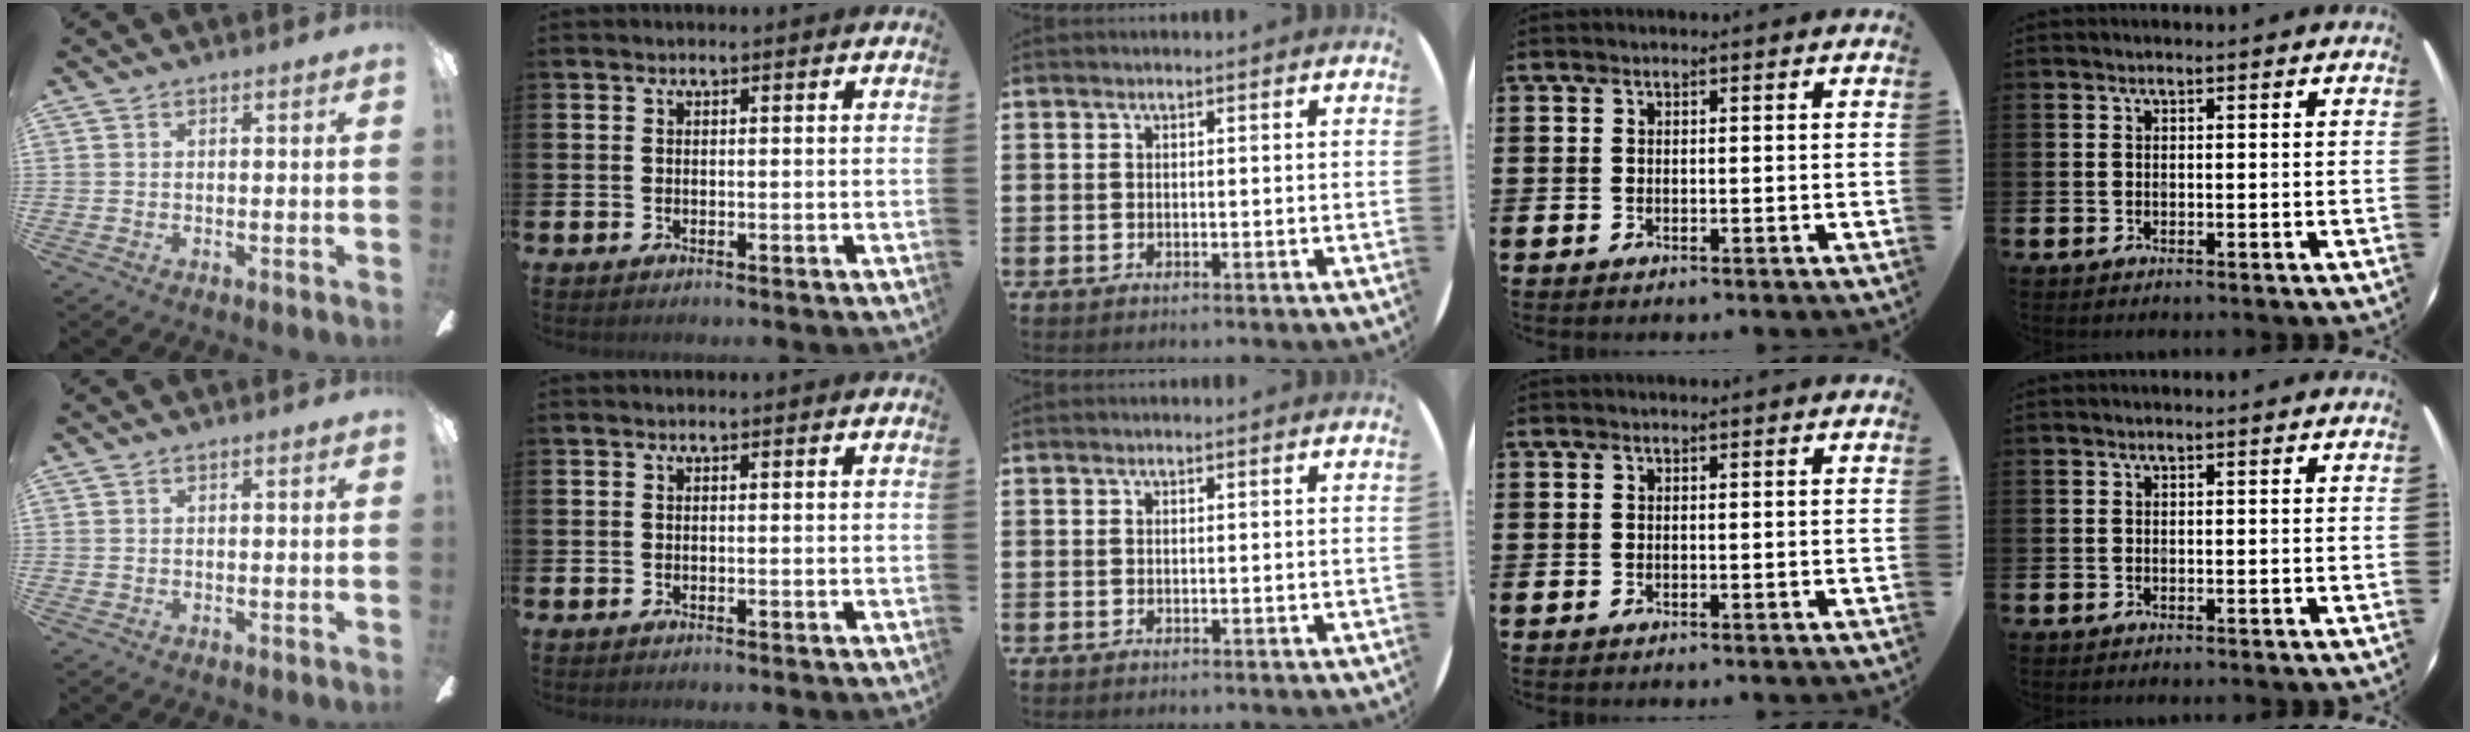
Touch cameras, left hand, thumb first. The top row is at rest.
{}